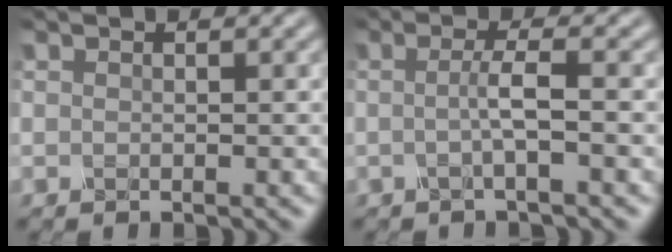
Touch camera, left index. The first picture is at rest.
{"total": 2.4, "force": [-0.3, 0.4, 2.3], "torque": [-0.045, -0.003, -0.011]}